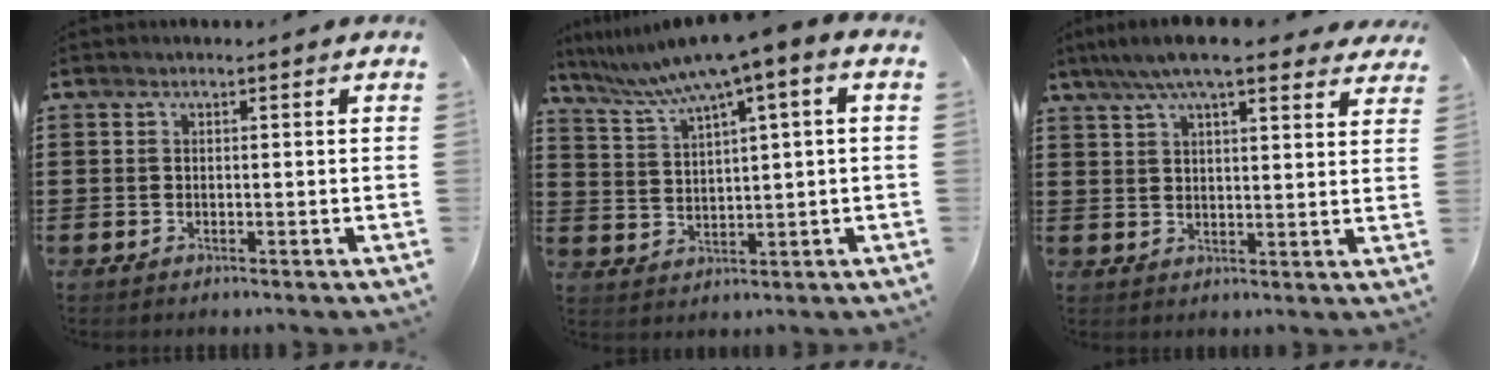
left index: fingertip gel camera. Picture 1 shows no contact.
{"total": 6.0, "force": [3.9, 0.4, 4.5], "torque": [-0.101, -0.025, 0.060]}
{"total": 8.1, "force": [6.6, 1.2, 4.4], "torque": [-0.102, -0.007, 0.120]}